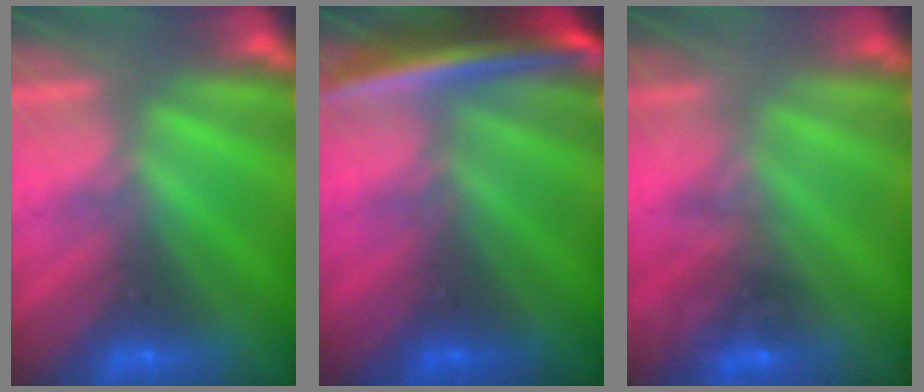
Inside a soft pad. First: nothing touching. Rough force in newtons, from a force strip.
{"total": 5.7}
{"total": 1.6}